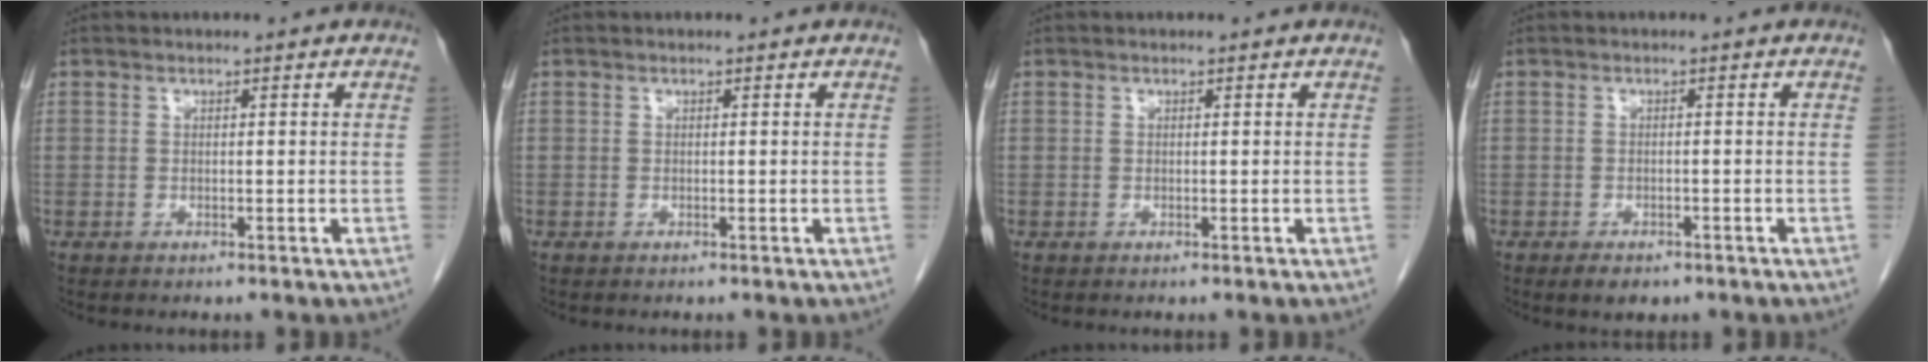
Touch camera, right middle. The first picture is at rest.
{"total": 0.0}
{"total": 0.0}
{"total": 2.7, "force": [-1.8, 1.4, 1.4], "torque": [-0.021, -0.001, -0.020]}